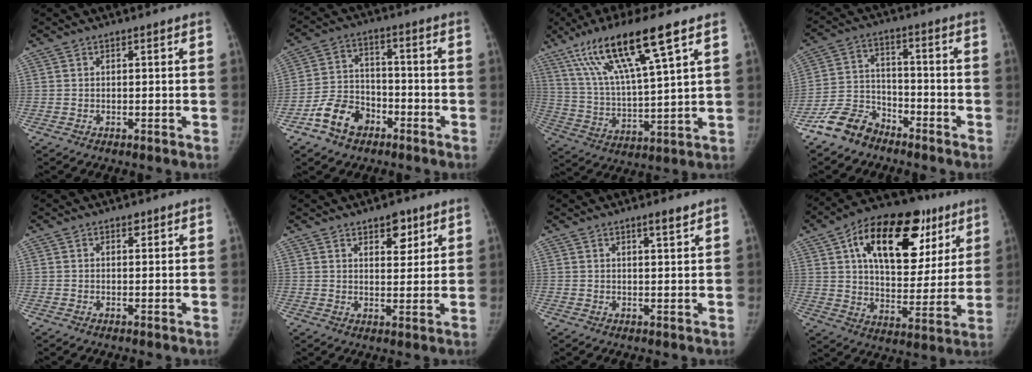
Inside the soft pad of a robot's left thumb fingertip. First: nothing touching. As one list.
[{"total": 9.7, "force": [-5.4, 6.7, 4.3], "torque": [-0.062, 0.038, -0.101]}, {"total": 18.4, "force": [10.3, 2.9, 14.9], "torque": [-0.280, -0.028, 0.197]}, {"total": 9.0, "force": [-7.0, 5.1, 2.6], "torque": [-0.042, 0.046, -0.142]}, {"total": 1.1, "force": [0.7, 0.7, 0.5], "torque": [0.000, -0.003, 0.009]}, {"total": 5.7, "force": [3.5, 2.9, 3.4], "torque": [-0.023, -0.020, 0.051]}, {"total": 2.5, "force": [1.8, 0.3, 1.7], "torque": [-0.025, -0.013, 0.030]}, {"total": 27.0, "force": [12.0, 14.9, 19.1], "torque": [-0.249, 0.008, 0.189]}]